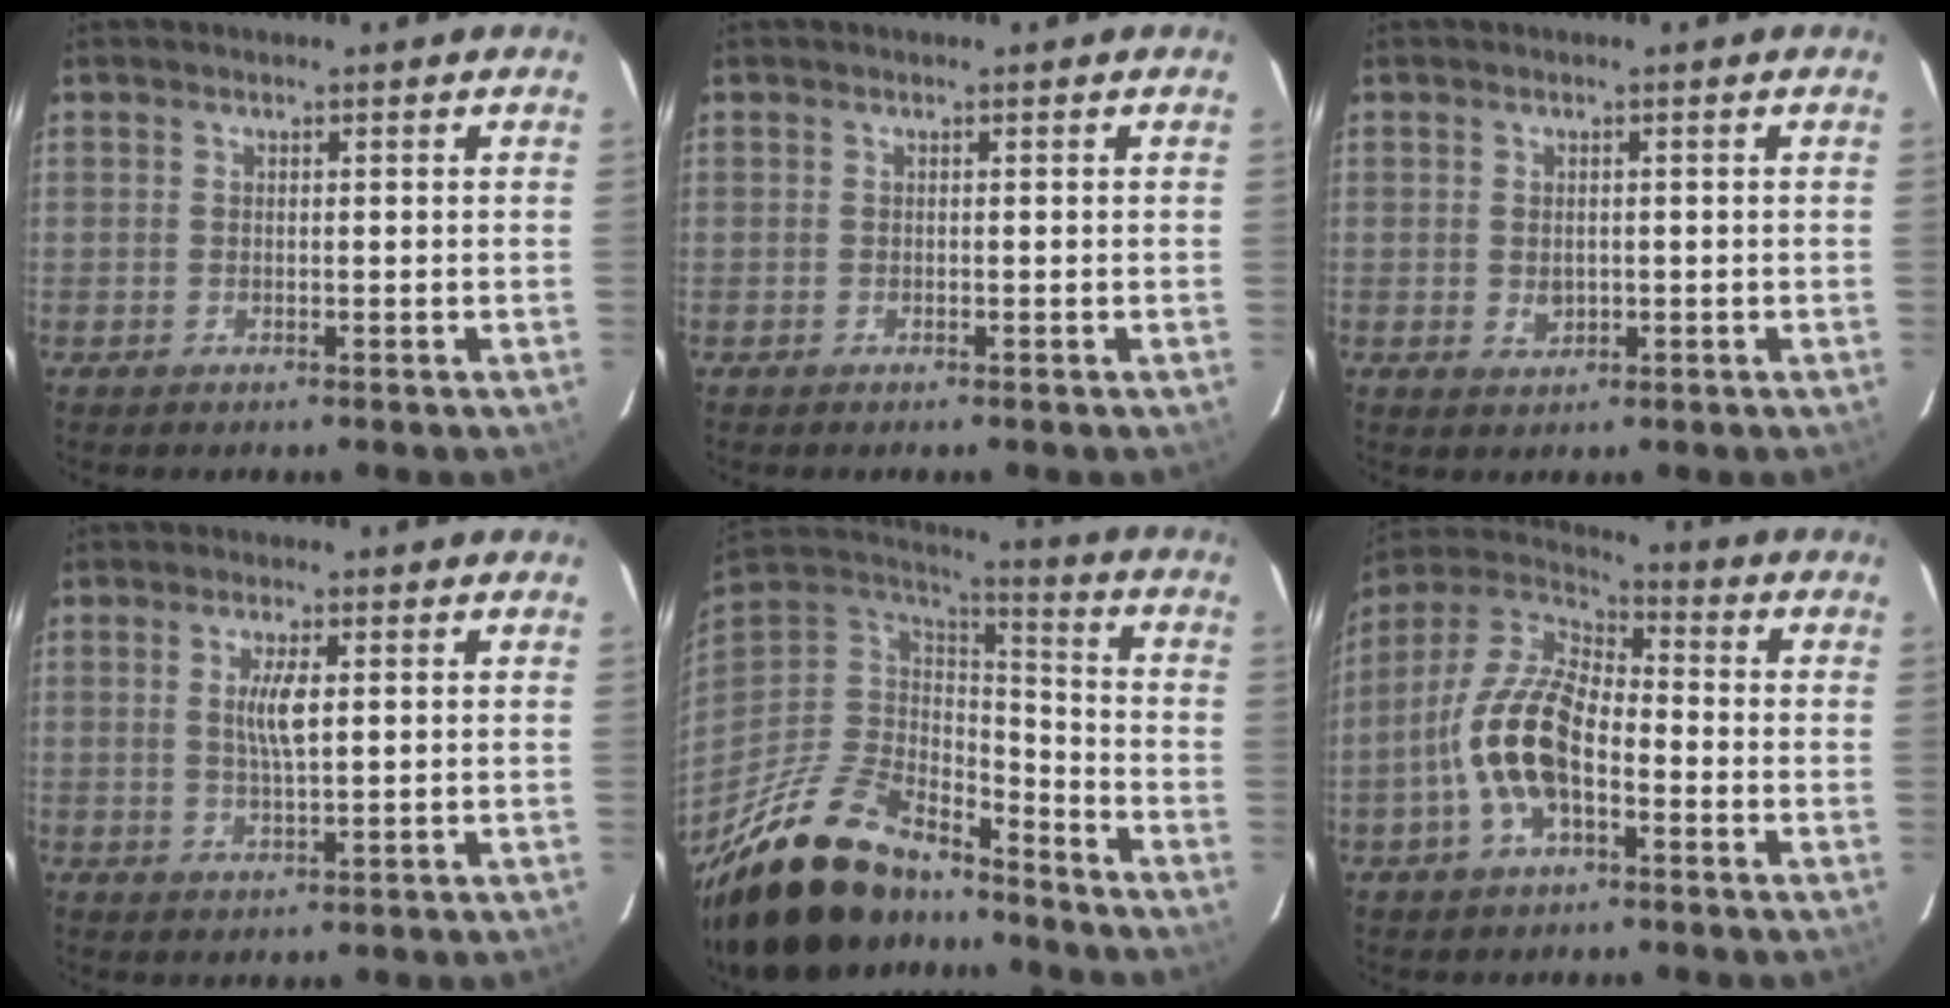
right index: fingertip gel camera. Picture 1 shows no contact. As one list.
[{"total": 0.0}, {"total": 2.7, "force": [-0.3, 2.3, 1.5], "torque": [-0.023, -0.001, -0.001]}, {"total": 4.4, "force": [0.9, 1.1, 4.2], "torque": [-0.079, -0.003, 0.019]}, {"total": 26.7, "force": [-19.7, 11.3, 14.0], "torque": [-0.289, -0.009, -0.319]}, {"total": 13.8, "force": [-4.2, 6.5, 11.4], "torque": [-0.236, 0.008, -0.083]}]